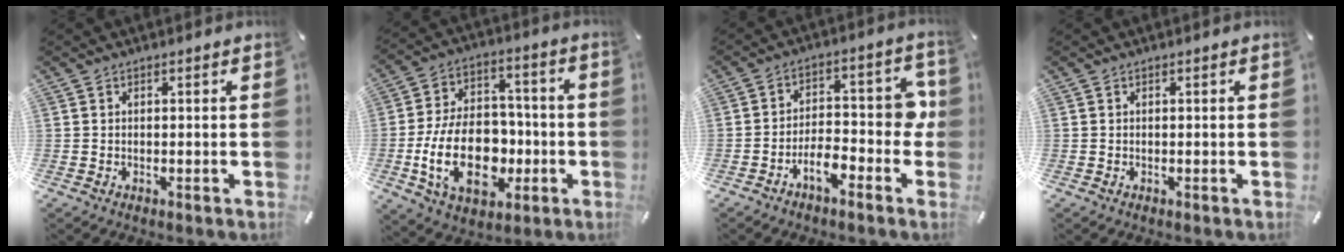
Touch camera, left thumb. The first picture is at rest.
{"total": 20.7, "force": [-4.9, 13.8, 14.6], "torque": [-0.290, 0.012, -0.079]}
{"total": 9.0, "force": [-3.5, 4.6, 6.9], "torque": [-0.112, 0.021, -0.062]}
{"total": 0.0}